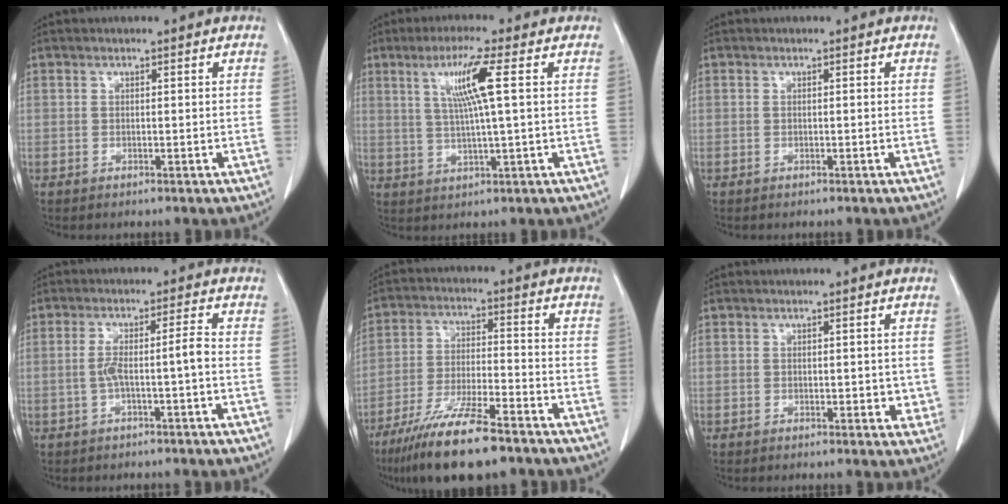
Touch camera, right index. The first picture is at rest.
{"total": 7.5, "force": [2.2, -0.7, 7.1], "torque": [-0.135, 0.004, 0.046]}
{"total": 0.0}
{"total": 4.3, "force": [-1.1, -0.2, 4.2], "torque": [-0.082, 0.016, -0.015]}
{"total": 14.3, "force": [-10.4, 2.2, 9.7], "torque": [-0.189, -0.036, -0.181]}
{"total": 2.6, "force": [0.0, 1.6, 2.1], "torque": [-0.016, -0.001, 0.002]}